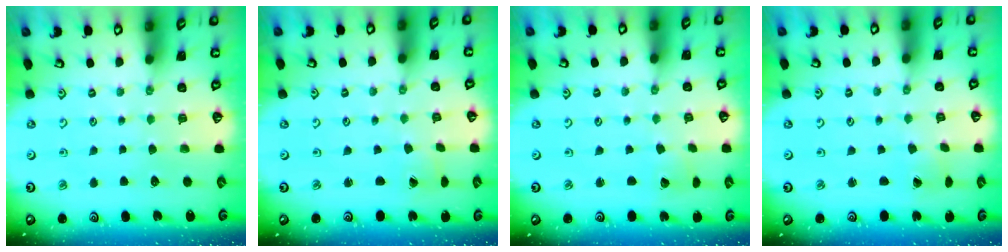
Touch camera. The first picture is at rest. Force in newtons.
{"total": 0.0}
{"total": 1.9, "press": 1.9, "slide": 0.1}
{"total": 0.6, "press": 0.5, "slide": 0.2}